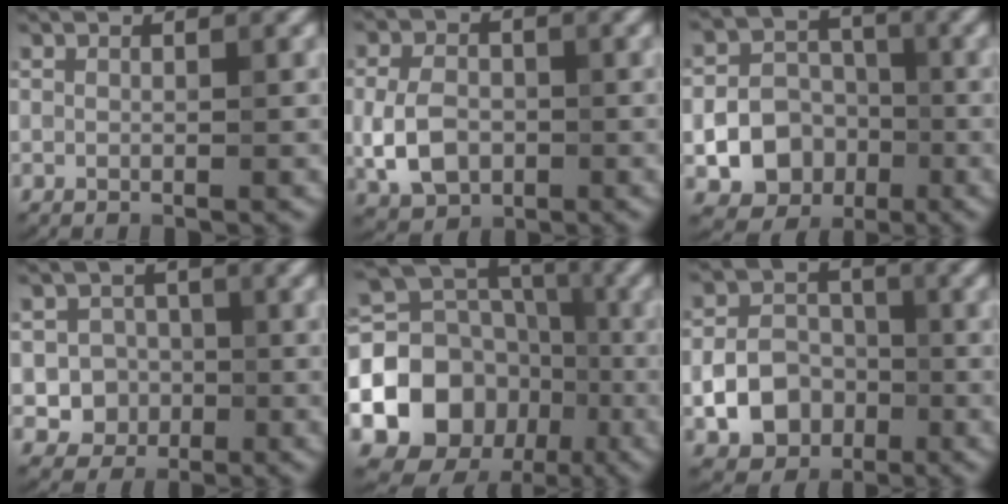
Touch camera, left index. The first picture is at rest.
{"total": 4.9, "force": [-0.9, 3.6, 3.2], "torque": [-0.069, -0.004, -0.020]}
{"total": 10.9, "force": [-3.4, 9.8, 3.4], "torque": [-0.048, -0.027, -0.066]}
{"total": 4.3, "force": [-1.2, 4.0, 1.1], "torque": [0.012, 0.002, -0.036]}
{"total": 12.6, "force": [-3.2, 10.6, 6.1], "torque": [-0.131, -0.004, -0.067]}
{"total": 5.6, "force": [-1.7, 4.5, 2.7], "torque": [-0.038, -0.004, -0.032]}